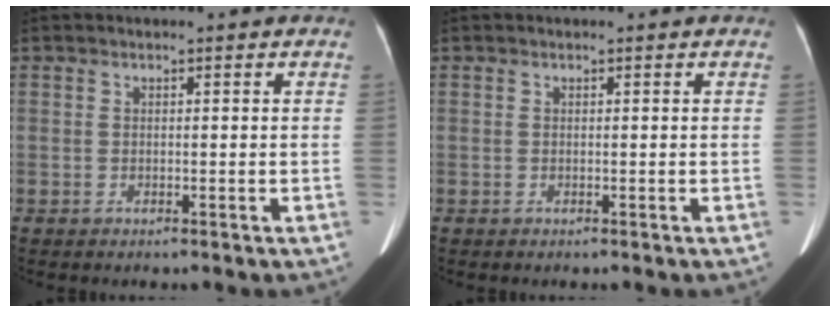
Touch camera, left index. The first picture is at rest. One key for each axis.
{"total": 0.0}